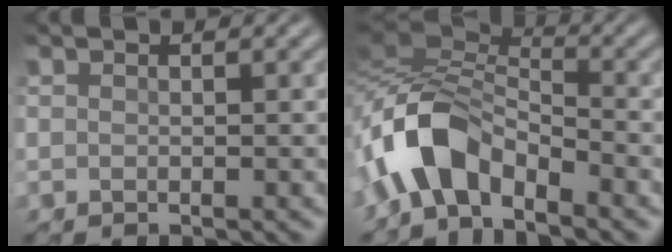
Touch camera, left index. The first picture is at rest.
{"total": 6.5, "force": [-4.0, 2.7, 4.4], "torque": [-0.094, 0.011, -0.090]}